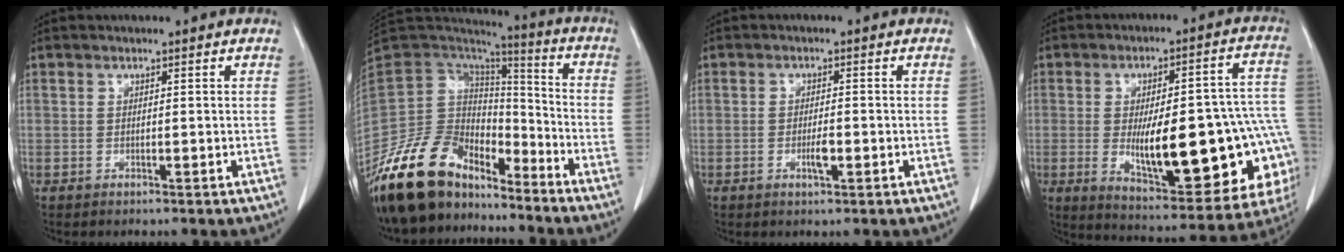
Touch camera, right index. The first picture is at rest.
{"total": 20.7, "force": [-16.5, 9.1, 8.6], "torque": [-0.187, 0.031, -0.302]}
{"total": 3.0, "force": [-1.0, 0.9, 2.7], "torque": [-0.051, 0.001, -0.014]}
{"total": 28.8, "force": [-5.3, 8.7, 27.0], "torque": [-0.295, 0.019, -0.050]}